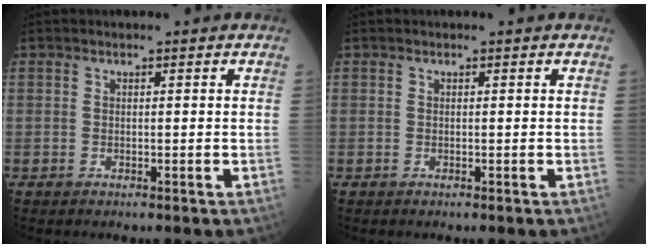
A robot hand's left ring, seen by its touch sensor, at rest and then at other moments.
{"total": 0.0}